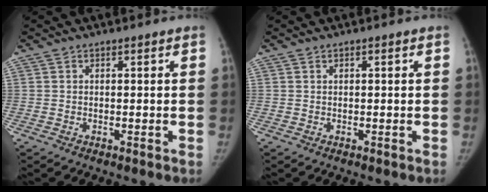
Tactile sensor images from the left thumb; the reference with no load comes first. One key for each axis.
{"total": 0.0}